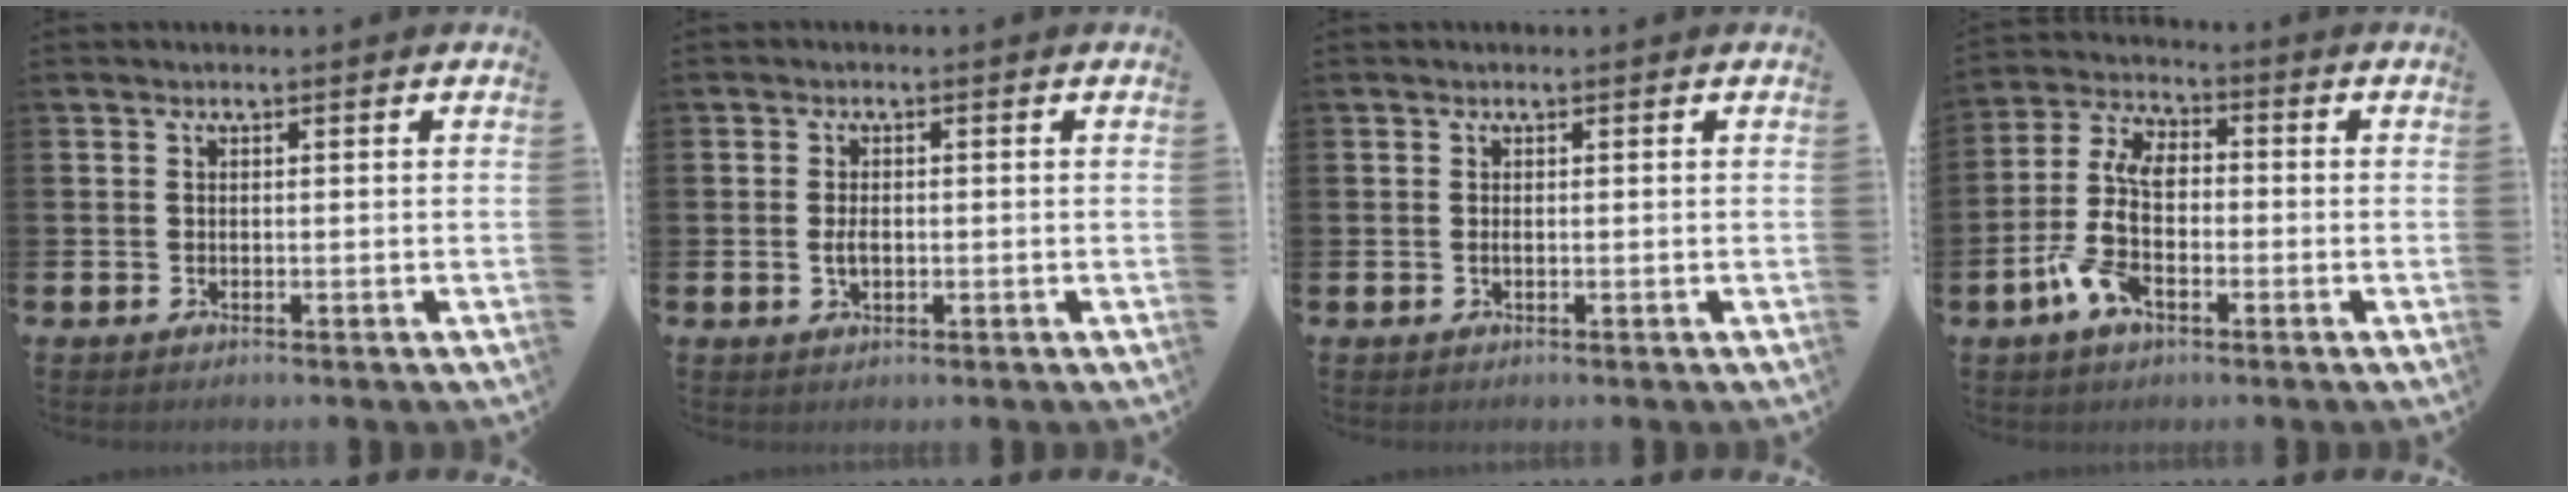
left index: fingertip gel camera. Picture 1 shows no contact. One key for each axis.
{"total": 2.0, "fx": -0.1, "fy": 1.0, "fz": 1.6, "tx": -0.026, "ty": 0.001, "tz": -0.003}
{"total": 0.6, "fx": -0.5, "fy": -0.2, "fz": -0.2, "tx": 0.001, "ty": 0.000, "tz": -0.009}
{"total": 8.9, "fx": -1.8, "fy": 4.8, "fz": 7.3, "tx": -0.169, "ty": 0.001, "tz": -0.038}